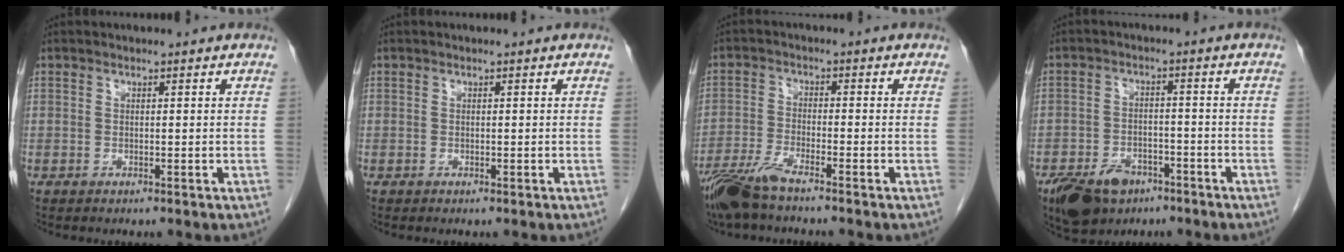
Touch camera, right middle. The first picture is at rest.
{"total": 0.0}
{"total": 6.6, "force": [-5.4, 0.6, 3.9], "torque": [-0.083, -0.020, -0.107]}
{"total": 9.0, "force": [-5.9, 5.2, 4.4], "torque": [-0.077, 0.000, -0.093]}